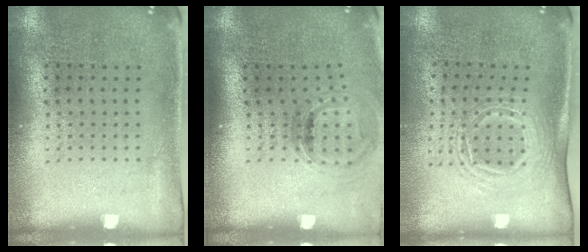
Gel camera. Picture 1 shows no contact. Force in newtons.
{"total": 1.0, "press": 0.9, "slide": 0.4}
{"total": 1.6, "press": 1.3, "slide": 1.0}